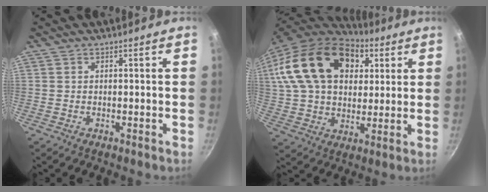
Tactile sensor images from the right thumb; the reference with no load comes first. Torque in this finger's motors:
{"motor_torque": [-0.81, 2.78, 0.90, -0.62, 0.24]}